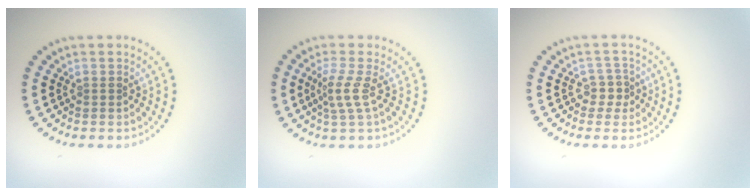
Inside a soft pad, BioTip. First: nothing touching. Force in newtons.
{"total": 2.3, "press": 1.5, "slide": 1.7}
{"total": 1.7, "press": 1.3, "slide": 1.0}